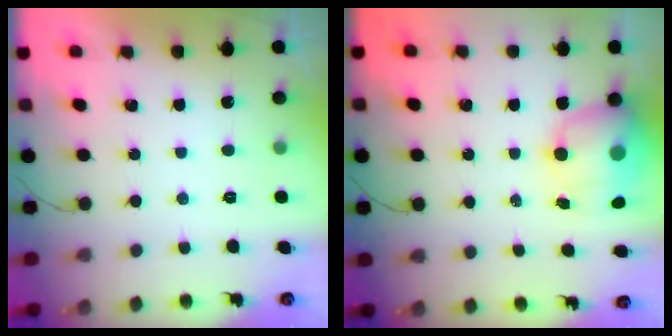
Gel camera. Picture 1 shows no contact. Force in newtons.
{"total": 12.7, "press": 12.2, "slide": 3.4}